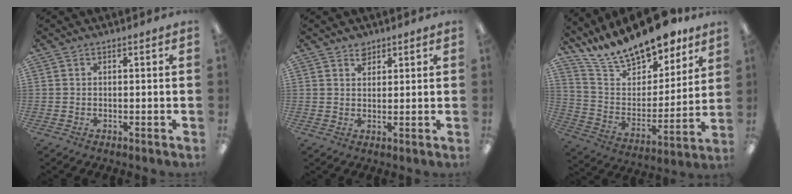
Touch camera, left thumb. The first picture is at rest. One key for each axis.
{"total": 2.7, "fx": 2.0, "fy": 1.6, "fz": 0.7, "tx": 0.000, "ty": -0.008, "tz": 0.036}
{"total": 18.7, "fx": 16.6, "fy": 5.6, "fz": 6.5, "tx": -0.134, "ty": -0.121, "tz": 0.294}